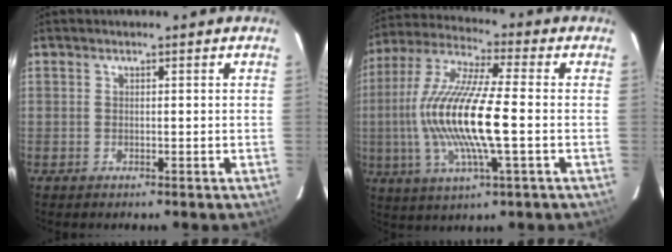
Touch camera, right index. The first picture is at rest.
{"total": 17.5, "force": [-1.9, 2.8, 17.2], "torque": [-0.340, -0.005, -0.042]}